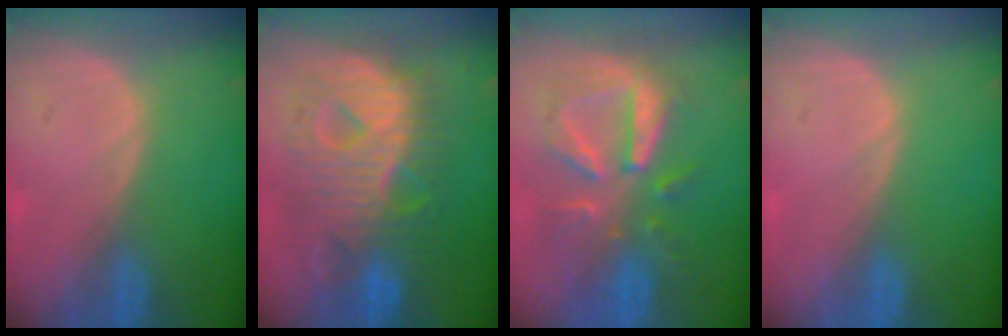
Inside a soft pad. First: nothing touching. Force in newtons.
{"total": 12.6, "press": 12.6, "slide": 1.2}
{"total": 9.3, "press": 8.9, "slide": 2.8}
{"total": 0.0}